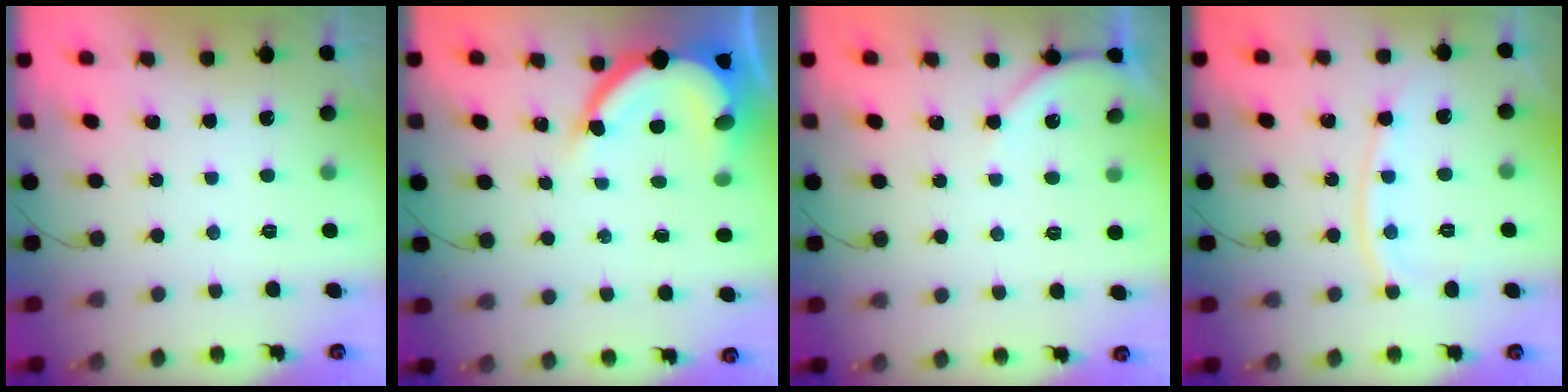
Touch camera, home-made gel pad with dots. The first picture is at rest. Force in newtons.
{"total": 12.1, "press": 12.0, "slide": 1.3}
{"total": 4.7, "press": 4.7, "slide": 0.6}
{"total": 9.0, "press": 9.0, "slide": 0.2}